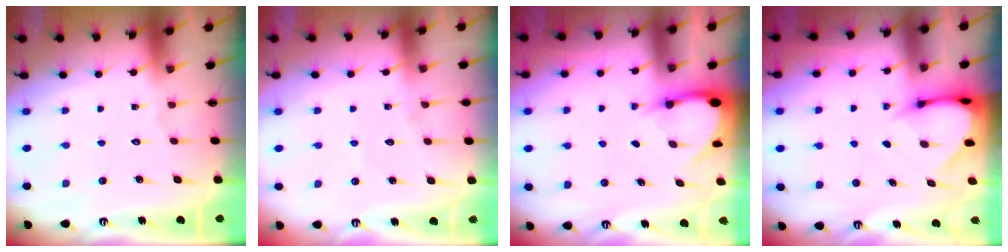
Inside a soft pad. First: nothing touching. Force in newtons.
{"total": 2.7, "press": 2.7, "slide": 0.2}
{"total": 3.7, "press": 3.7, "slide": 0.2}
{"total": 3.5, "press": 3.5, "slide": 0.2}